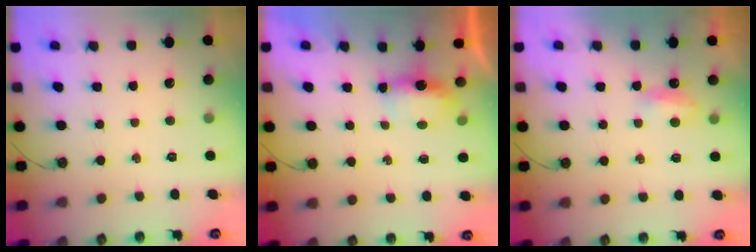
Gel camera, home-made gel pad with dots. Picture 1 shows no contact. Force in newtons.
{"total": 5.4, "press": 5.3, "slide": 0.8}
{"total": 5.3, "press": 5.2, "slide": 0.8}